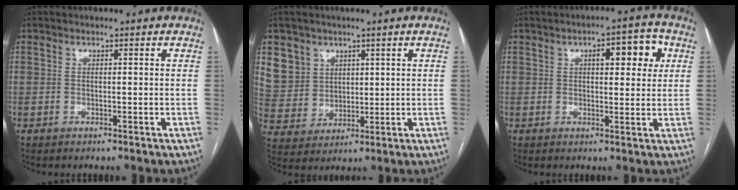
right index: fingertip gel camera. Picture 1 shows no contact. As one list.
[{"total": 8.2, "force": [4.3, 7.0, 0.8], "torque": [-0.020, 0.014, 0.101]}, {"total": 7.0, "force": [2.4, 2.4, 6.1], "torque": [-0.076, 0.017, 0.028]}]